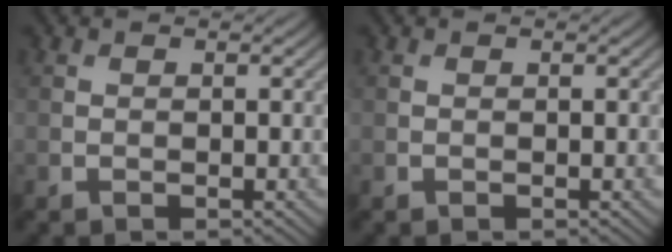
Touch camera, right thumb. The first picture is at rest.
{"total": 0.0}